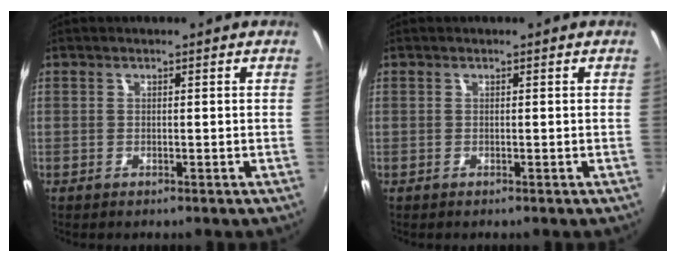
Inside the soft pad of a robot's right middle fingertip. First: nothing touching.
{"total": 0.0}